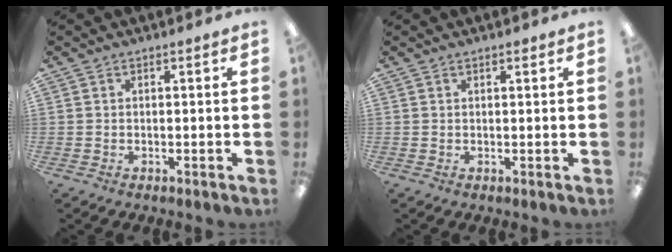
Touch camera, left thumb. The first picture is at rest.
{"total": 0.8, "force": [0.6, 0.3, 0.4], "torque": [-0.009, 0.001, 0.011]}